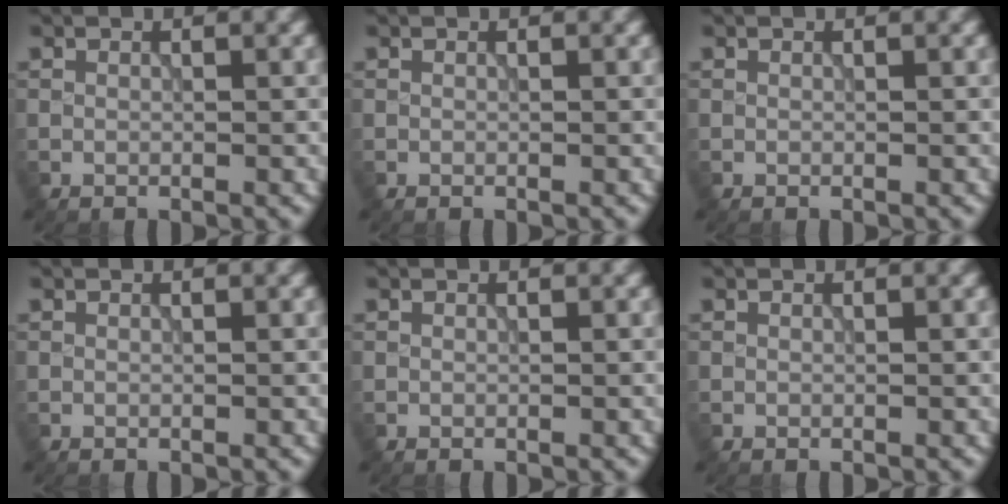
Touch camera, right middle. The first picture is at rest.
{"total": 0.0}
{"total": 0.0}
{"total": 0.0}
{"total": 0.0}
{"total": 0.0}